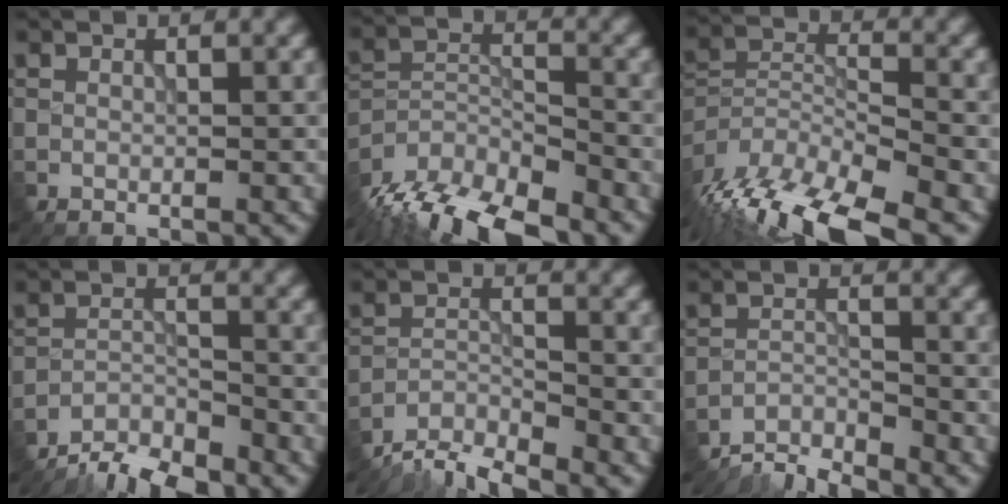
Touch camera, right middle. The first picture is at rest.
{"total": 11.1, "force": [-9.1, 3.5, 5.4], "torque": [-0.109, -0.014, -0.161]}
{"total": 13.7, "force": [-10.0, 4.7, 8.0], "torque": [-0.162, -0.011, -0.161]}
{"total": 5.2, "force": [-4.8, 1.2, 1.8], "torque": [-0.029, -0.003, -0.091]}
{"total": 4.4, "force": [-4.1, 0.7, 1.3], "torque": [-0.024, -0.002, -0.086]}
{"total": 3.5, "force": [-3.4, 0.3, 0.6], "torque": [-0.011, -0.001, -0.075]}